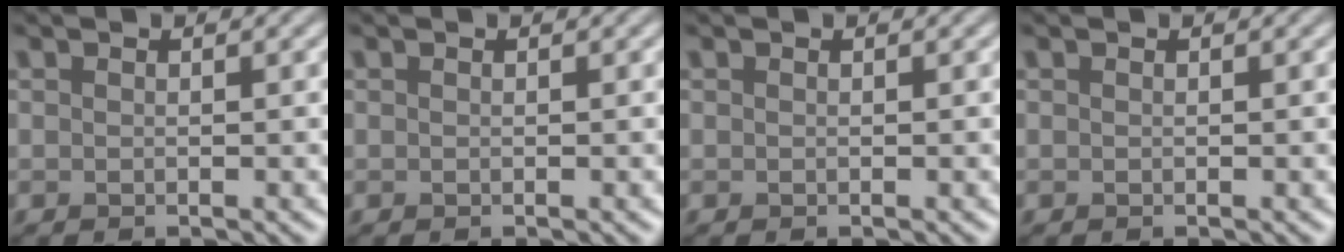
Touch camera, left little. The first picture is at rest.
{"total": 0.0}
{"total": 0.0}
{"total": 0.0}